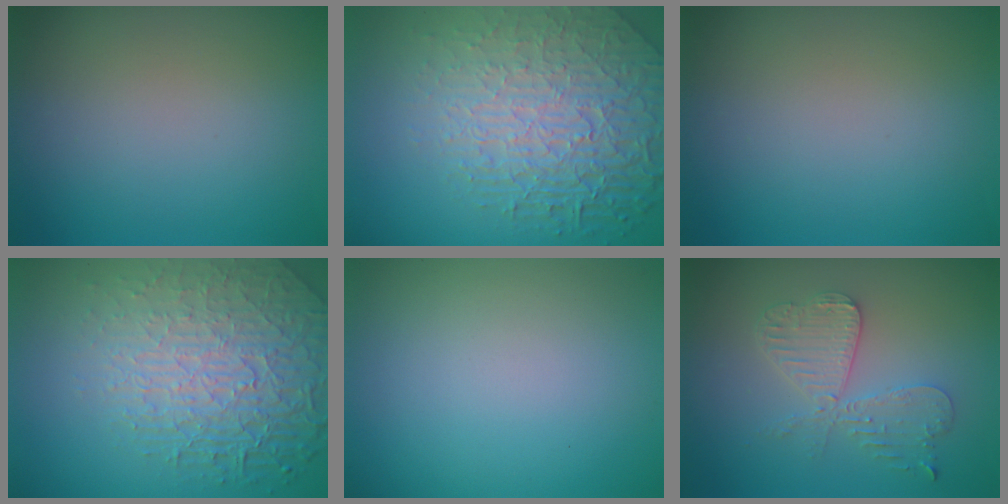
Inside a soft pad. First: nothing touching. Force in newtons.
{"total": 9.0, "press": 6.1, "slide": 6.6}
{"total": 0.0}
{"total": 8.8, "press": 6.0, "slide": 6.4}
{"total": 0.0}
{"total": 4.2, "press": 3.6, "slide": 2.1}